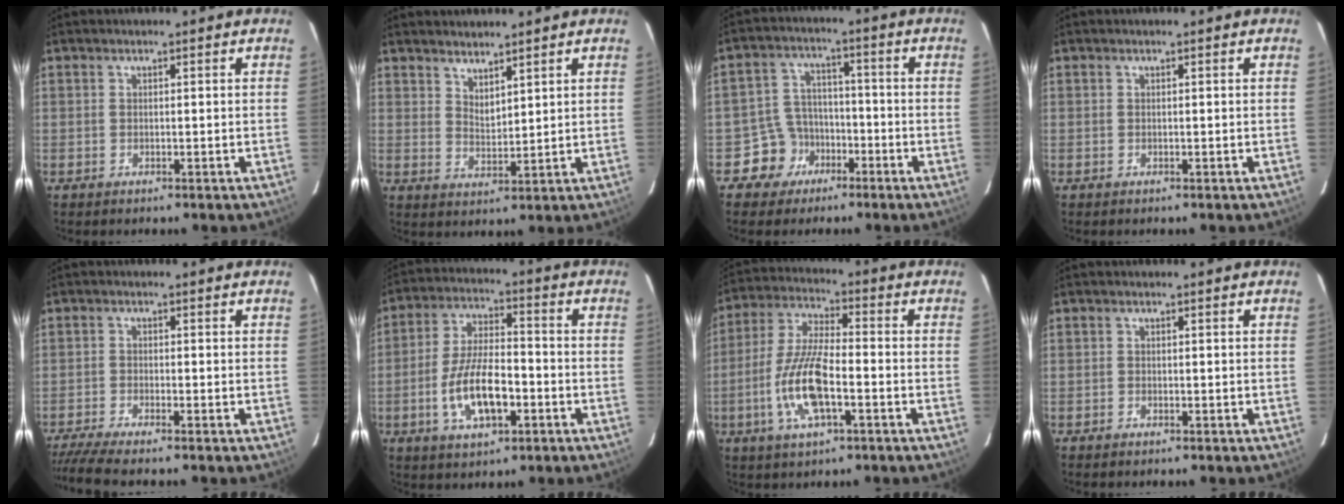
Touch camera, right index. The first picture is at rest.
{"total": 4.1, "force": [3.5, 1.3, 1.6], "torque": [-0.024, -0.005, 0.062]}
{"total": 7.1, "force": [-4.1, 5.7, 0.5], "torque": [-0.030, 0.031, -0.066]}
{"total": 0.0}
{"total": 7.6, "force": [-6.5, -0.2, 3.9], "torque": [-0.102, -0.029, -0.118]}
{"total": 11.9, "force": [-4.1, 5.0, 10.0], "torque": [-0.202, -0.002, -0.067]}
{"total": 12.8, "force": [-4.2, 3.8, 11.4], "torque": [-0.244, -0.003, -0.083]}
{"total": 0.6, "force": [-0.6, 0.3, 0.1], "torque": [-0.004, 0.001, -0.012]}